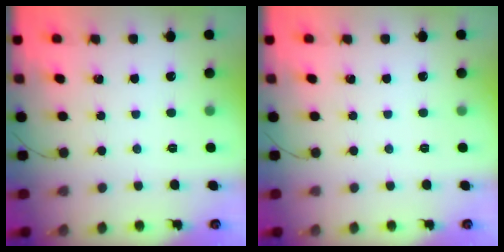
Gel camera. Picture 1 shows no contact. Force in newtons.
{"total": 0.0}